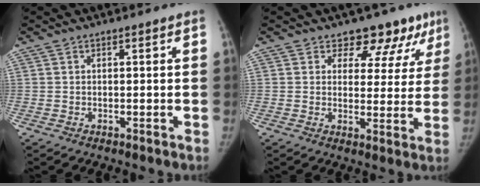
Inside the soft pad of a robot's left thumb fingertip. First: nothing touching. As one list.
[{"total": 10.2, "force": [7.4, 6.4, 2.9], "torque": [0.023, -0.032, 0.073]}]